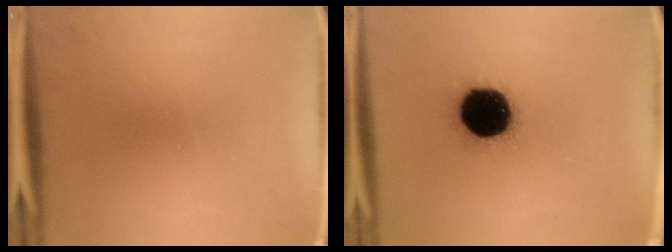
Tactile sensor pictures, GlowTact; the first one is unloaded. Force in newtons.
{"total": 19.3}